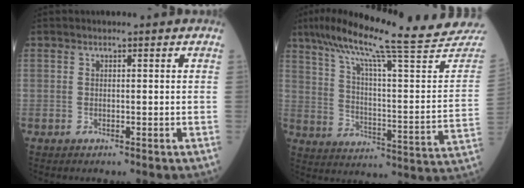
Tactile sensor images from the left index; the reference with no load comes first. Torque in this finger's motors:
{"motor_torque": [1.00, -1.14, 0.28, 0.10]}